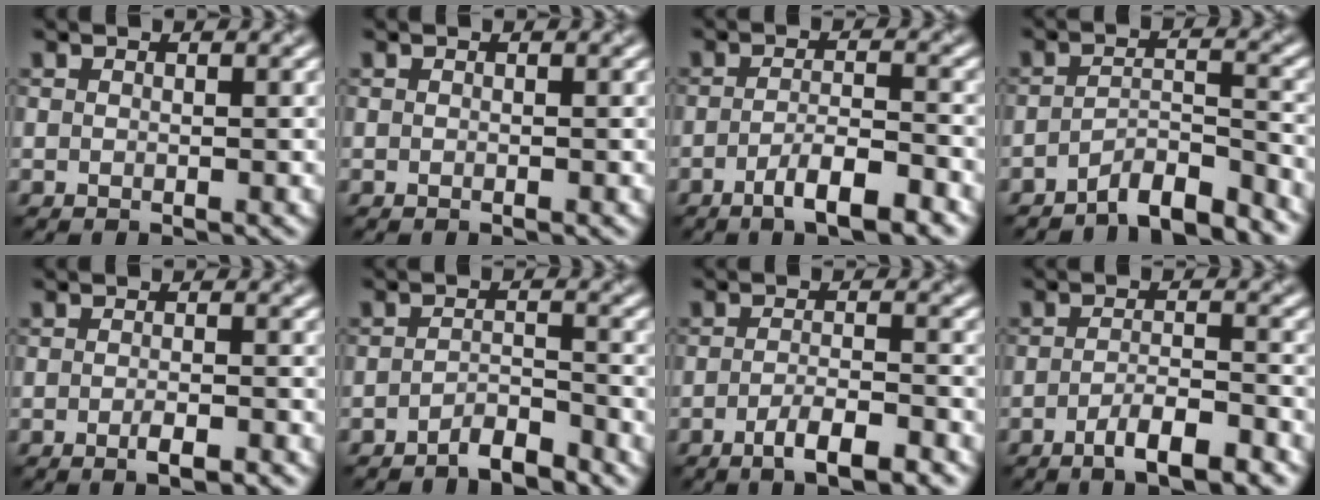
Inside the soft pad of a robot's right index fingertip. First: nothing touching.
{"total": 0.0}
{"total": 4.5, "force": [-2.7, 1.0, 3.4], "torque": [-0.058, 0.005, -0.045]}
{"total": 5.1, "force": [-4.5, 0.9, 2.1], "torque": [-0.030, 0.009, -0.077]}
{"total": 2.0, "force": [-1.1, 0.6, 1.6], "torque": [-0.019, 0.000, -0.017]}
{"total": 2.6, "force": [-2.4, 0.4, 1.0], "torque": [-0.019, 0.008, -0.046]}
{"total": 3.9, "force": [-2.5, 1.0, 2.9], "torque": [-0.048, 0.003, -0.042]}
{"total": 4.1, "force": [-2.7, 1.0, 3.0], "torque": [-0.049, 0.006, -0.045]}